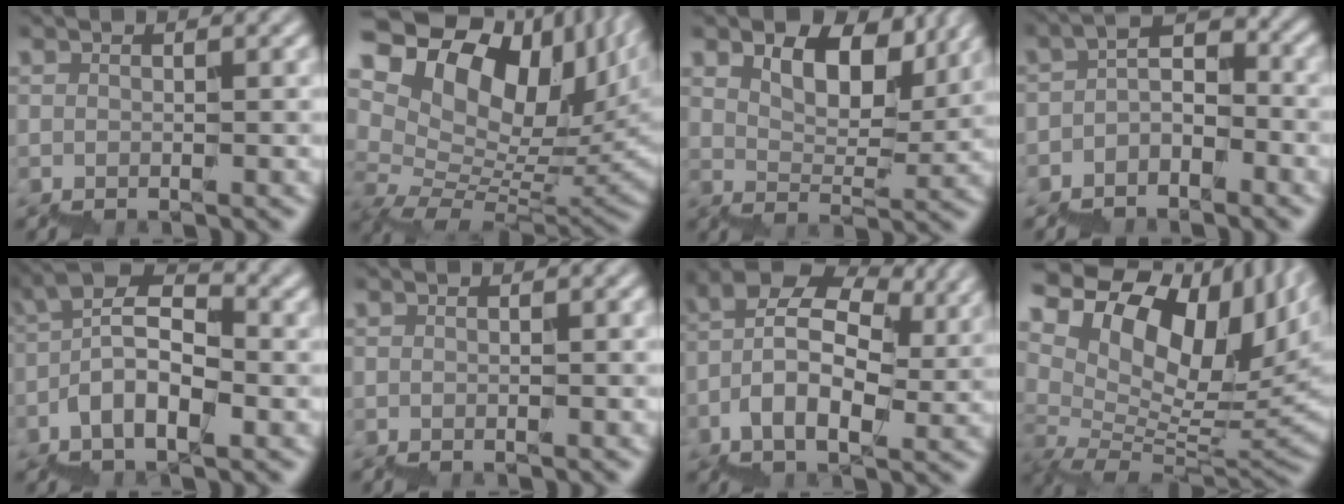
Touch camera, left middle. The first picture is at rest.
{"total": 16.1, "force": [10.0, 8.9, 8.9], "torque": [-0.156, 0.038, 0.189]}
{"total": 5.8, "force": [4.9, 2.0, 2.5], "torque": [-0.042, 0.013, 0.087]}
{"total": 2.2, "force": [-1.4, 1.2, 1.2], "torque": [-0.022, 0.016, -0.030]}
{"total": 5.5, "force": [-1.4, 2.4, 4.7], "torque": [-0.083, 0.028, -0.027]}
{"total": 0.0}
{"total": 9.7, "force": [1.3, 6.1, 7.4], "torque": [-0.137, 0.028, 0.016]}
{"total": 14.4, "force": [8.2, 7.0, 9.5], "torque": [-0.163, 0.025, 0.161]}